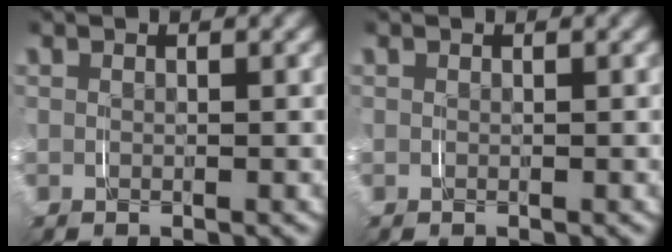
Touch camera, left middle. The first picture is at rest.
{"total": 0.0}